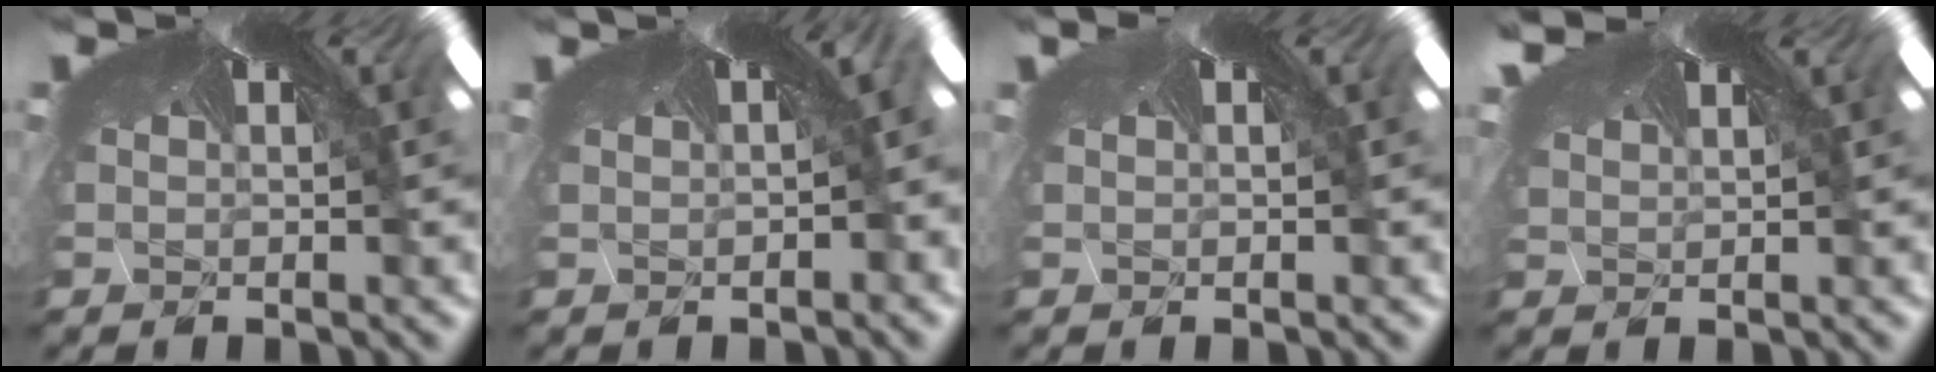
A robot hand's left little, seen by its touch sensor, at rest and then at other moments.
{"total": 1.2, "force": [-1.2, 0.1, -0.3], "torque": [-0.001, -0.013, -0.005]}
{"total": 0.0}
{"total": 1.3, "force": [1.1, 0.8, 0.3], "torque": [-0.027, 0.004, 0.019]}